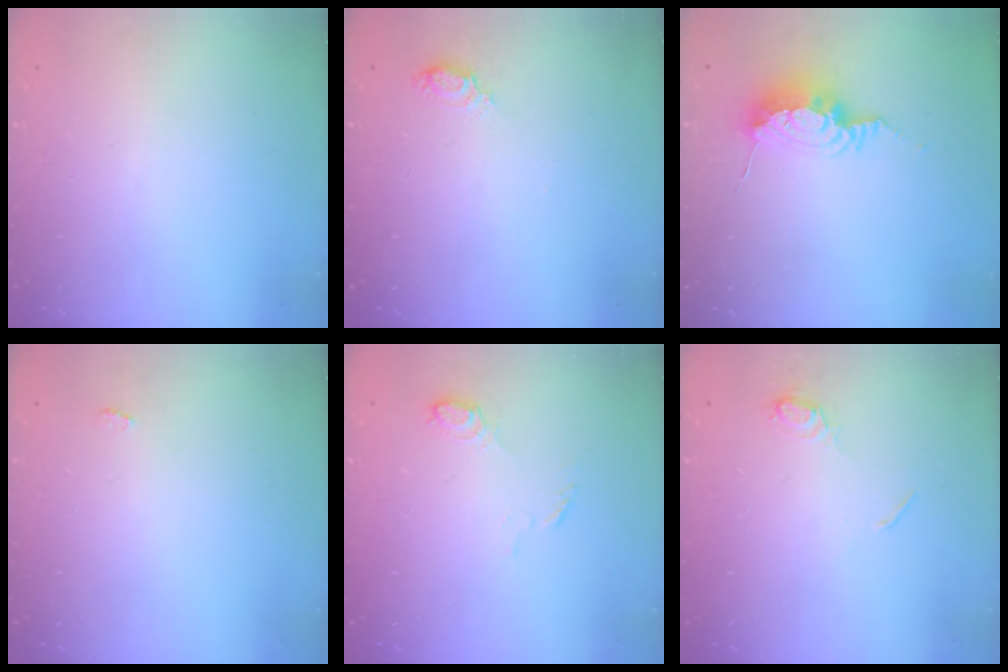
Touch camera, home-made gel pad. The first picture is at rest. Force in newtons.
{"total": 6.0, "press": 6.0, "slide": 0.6}
{"total": 8.6, "press": 8.6, "slide": 0.9}
{"total": 2.2, "press": 2.1, "slide": 0.3}
{"total": 6.6, "press": 6.5, "slide": 0.7}
{"total": 6.0, "press": 6.0, "slide": 0.7}